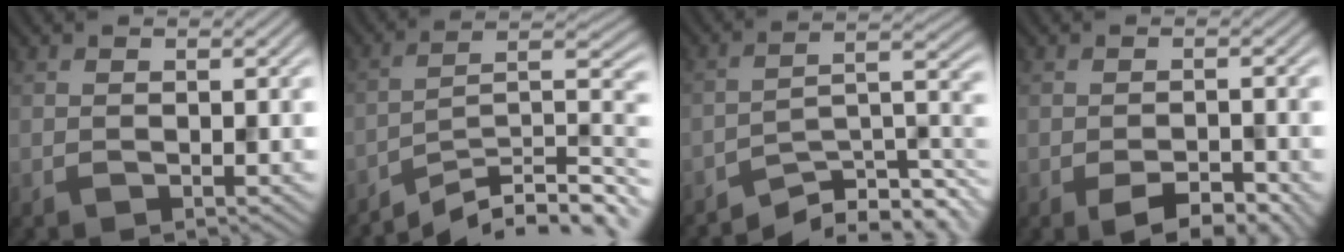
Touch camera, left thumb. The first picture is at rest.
{"total": 13.0, "force": [-10.1, 2.5, 7.8], "torque": [-0.117, 0.003, -0.168]}
{"total": 8.3, "force": [-6.1, 2.4, 5.1], "torque": [-0.072, -0.005, -0.112]}
{"total": 4.4, "force": [-2.4, 1.6, 3.3], "torque": [-0.053, -0.003, -0.035]}